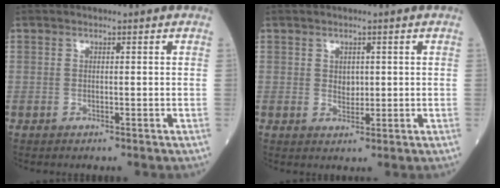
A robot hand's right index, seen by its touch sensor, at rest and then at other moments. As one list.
[{"total": 1.9, "force": [0.4, 1.4, 1.2], "torque": [-0.016, -0.003, 0.008]}]